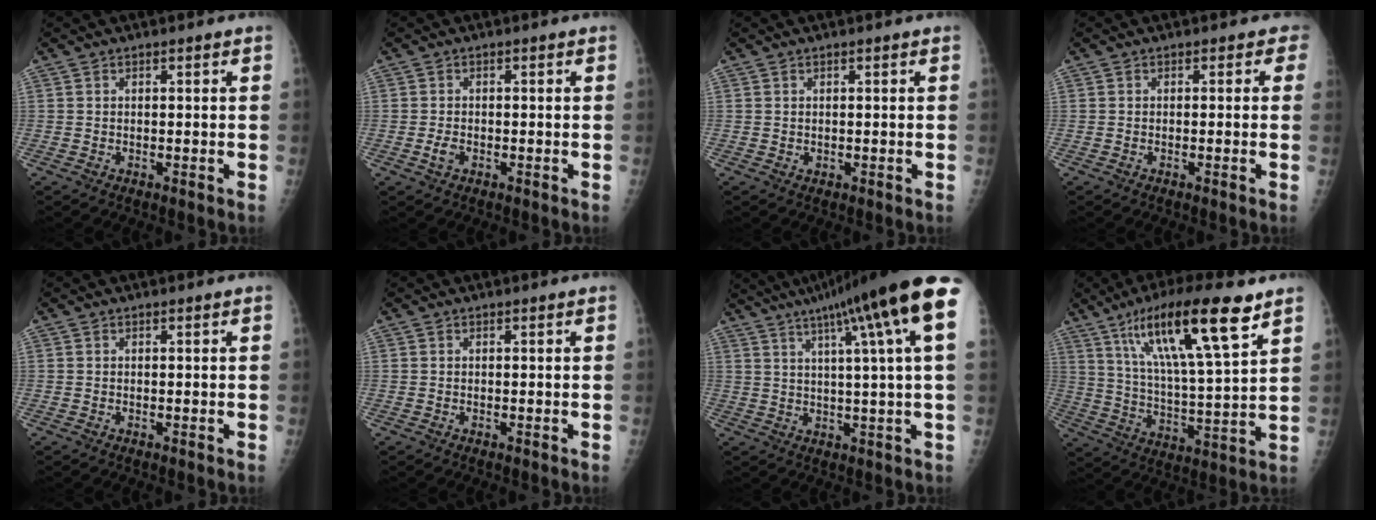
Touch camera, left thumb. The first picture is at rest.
{"total": 2.0, "force": [-0.8, 1.3, 1.3], "torque": [-0.024, 0.003, -0.015]}
{"total": 0.5, "force": [0.2, 0.4, 0.3], "torque": [0.001, -0.001, 0.003]}
{"total": 1.4, "force": [0.2, 1.2, 0.7], "torque": [0.017, 0.006, -0.012]}
{"total": 0.0}
{"total": 0.0}
{"total": 19.4, "force": [9.7, 0.8, 16.8], "torque": [-0.247, 0.008, 0.124]}
{"total": 19.5, "force": [11.0, 3.4, 15.7], "torque": [-0.263, -0.038, 0.197]}